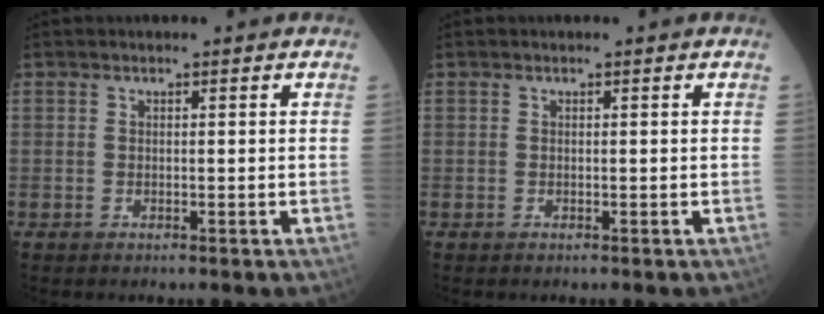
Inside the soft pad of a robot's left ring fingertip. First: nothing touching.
{"total": 0.0}